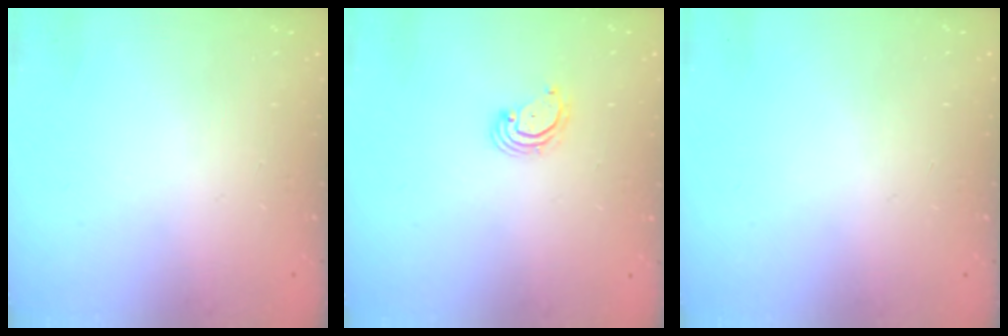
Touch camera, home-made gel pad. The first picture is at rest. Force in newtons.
{"total": 3.0, "press": 3.0, "slide": 0.2}
{"total": 0.0}